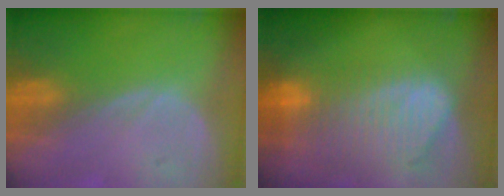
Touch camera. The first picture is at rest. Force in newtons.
{"total": 10.4, "press": 8.7, "slide": 5.5}